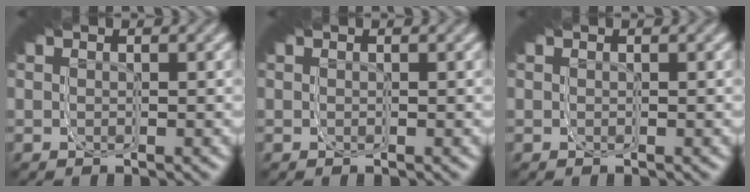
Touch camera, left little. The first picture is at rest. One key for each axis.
{"total": 0.0}
{"total": 0.0}